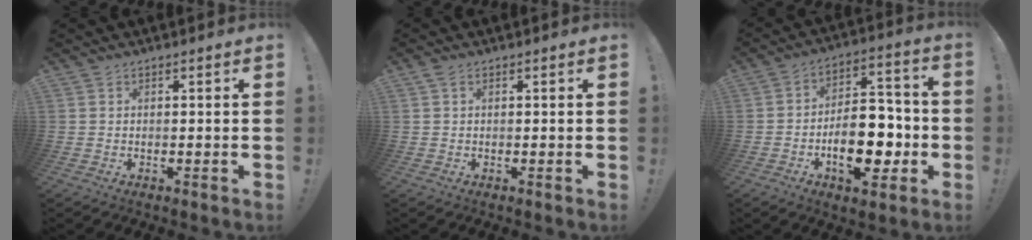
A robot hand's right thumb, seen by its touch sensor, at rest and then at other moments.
{"total": 1.4, "force": [0.6, 0.9, 0.9], "torque": [-0.017, 0.002, 0.011]}
{"total": 17.6, "force": [-5.8, 9.9, 13.4], "torque": [-0.200, 0.040, -0.084]}